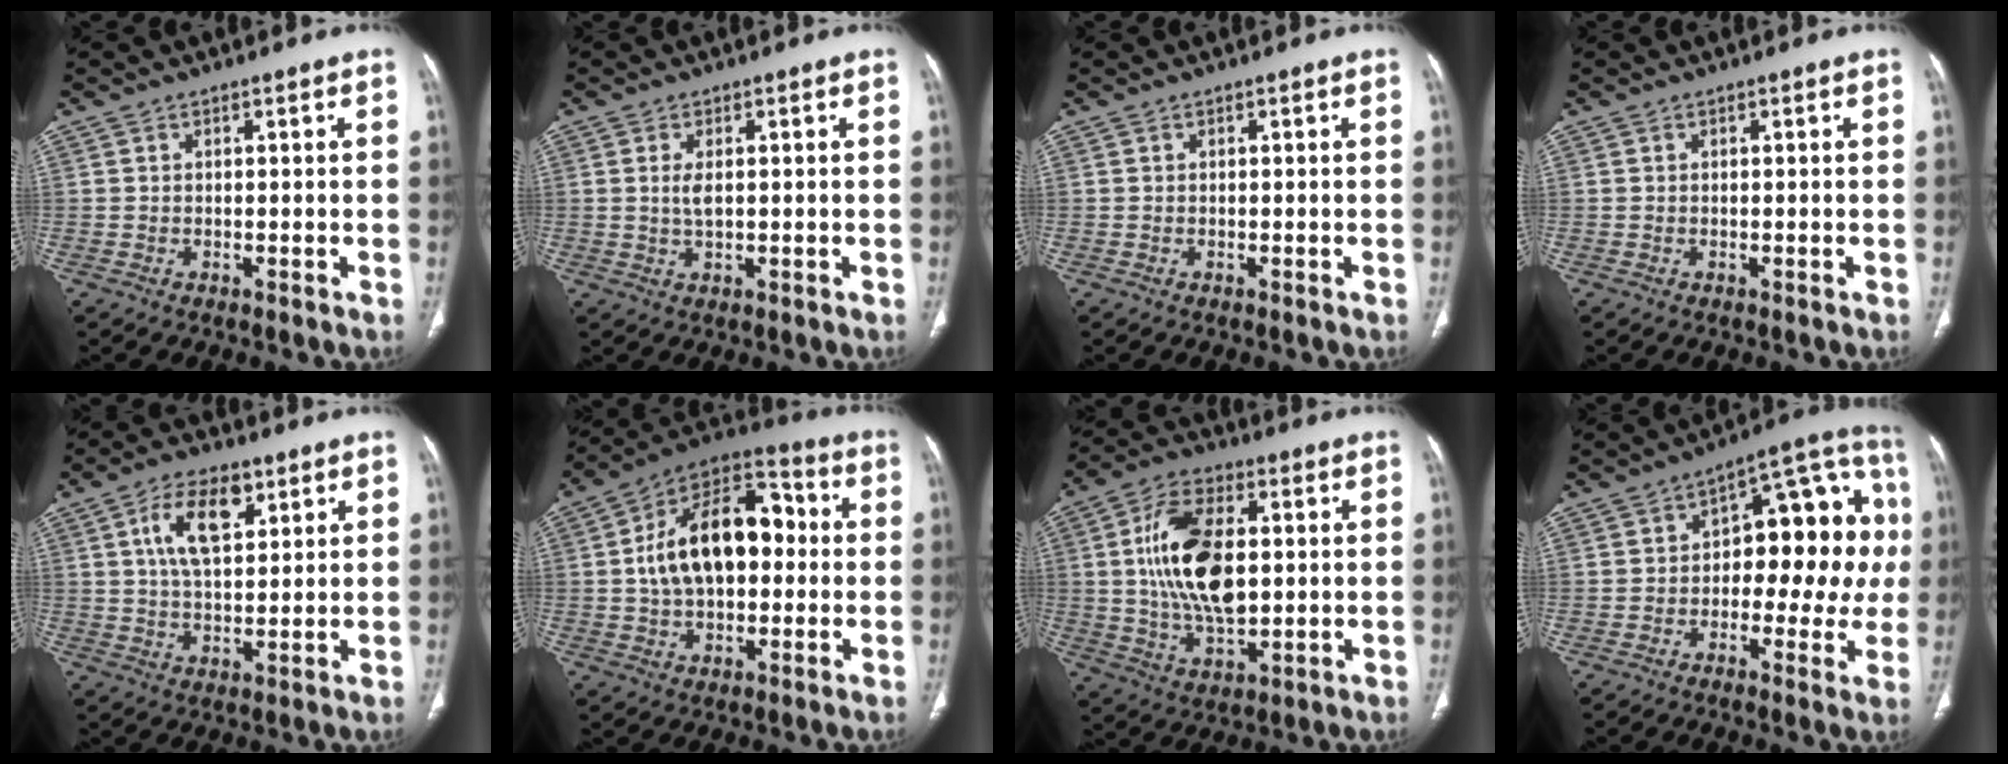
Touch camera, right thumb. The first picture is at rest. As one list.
[{"total": 2.6, "force": [0.5, 1.1, 2.4], "torque": [-0.052, -0.004, 0.013]}, {"total": 0.0}, {"total": 0.0}, {"total": 10.3, "force": [4.3, 5.2, 7.8], "torque": [-0.122, -0.011, 0.076]}, {"total": 19.5, "force": [1.3, 11.9, 15.4], "torque": [-0.228, 0.036, 0.016]}, {"total": 17.1, "force": [1.9, 9.1, 14.3], "torque": [-0.258, -0.002, 0.038]}, {"total": 18.3, "force": [0.4, 9.5, 15.6], "torque": [-0.147, 0.046, -0.001]}]